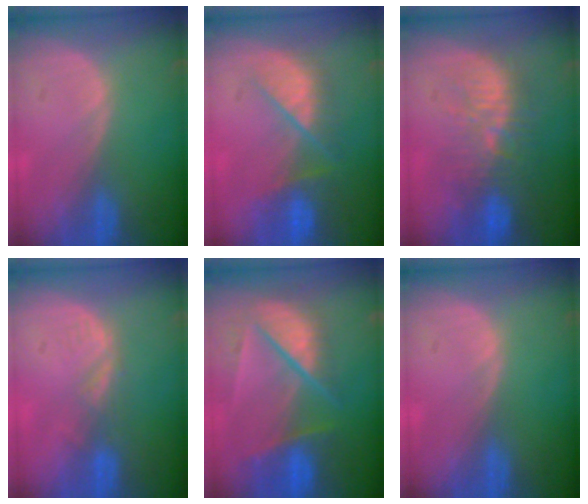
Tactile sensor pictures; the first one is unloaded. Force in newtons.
{"total": 8.1, "press": 7.3, "slide": 3.3}
{"total": 10.1, "press": 9.3, "slide": 4.0}
{"total": 2.8, "press": 2.2, "slide": 1.7}
{"total": 9.4, "press": 8.2, "slide": 4.6}
{"total": 0.0}